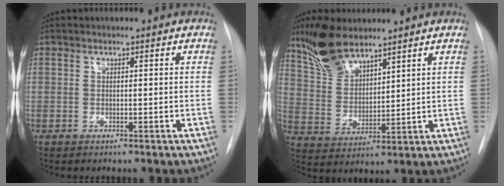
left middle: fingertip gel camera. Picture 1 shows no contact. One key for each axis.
{"total": 9.8, "fx": 7.9, "fy": 3.3, "fz": 4.7, "tx": -0.097, "ty": 0.008, "tz": 0.166}